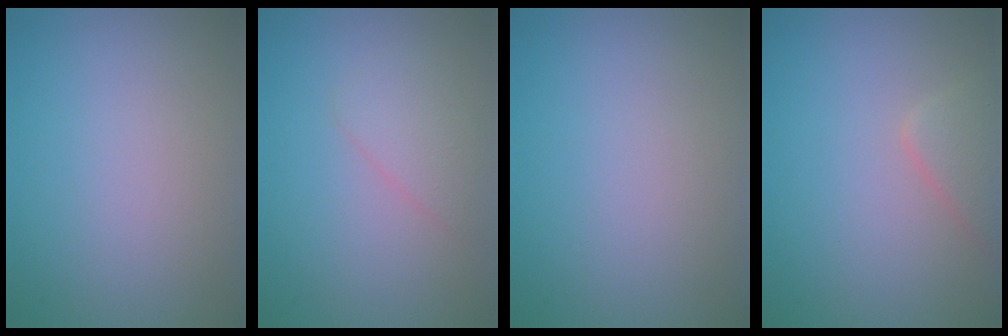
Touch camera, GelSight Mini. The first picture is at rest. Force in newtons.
{"total": 1.9, "press": 1.8, "slide": 0.1}
{"total": 0.0}
{"total": 2.1, "press": 2.1, "slide": 0.2}